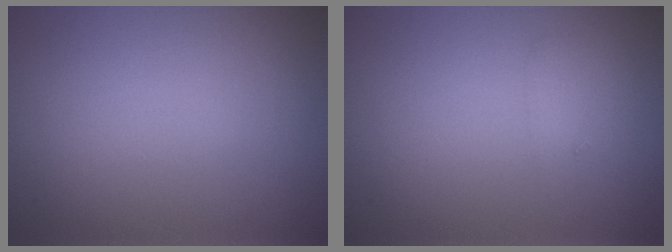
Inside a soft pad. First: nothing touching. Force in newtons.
{"total": 1.0, "press": 1.0, "slide": 0.1}